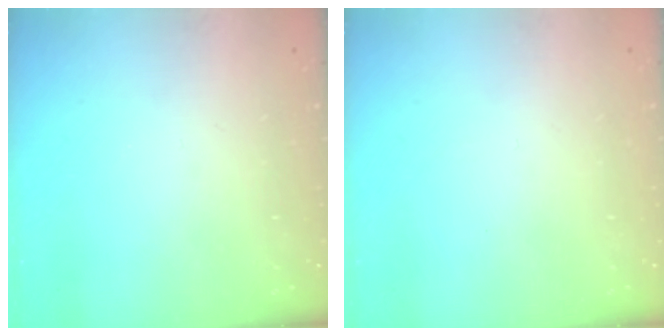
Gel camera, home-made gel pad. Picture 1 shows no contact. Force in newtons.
{"total": 1.6, "press": 1.5, "slide": 0.1}